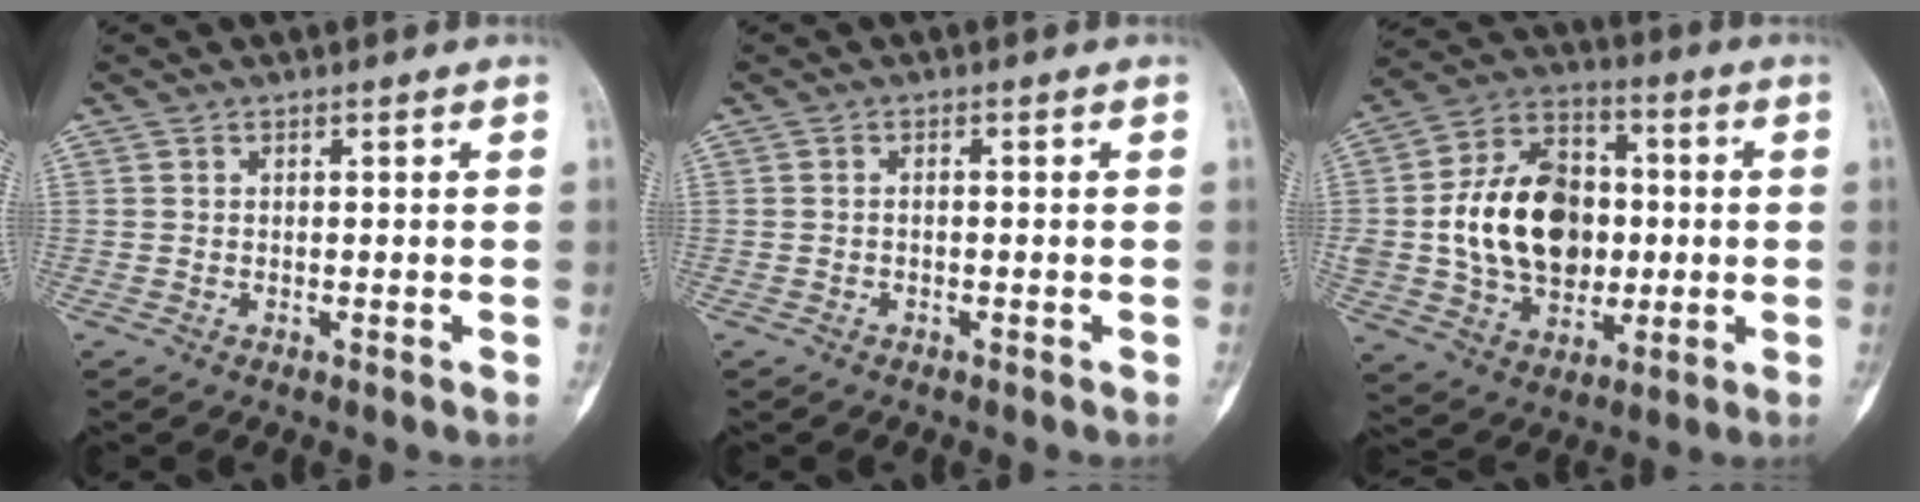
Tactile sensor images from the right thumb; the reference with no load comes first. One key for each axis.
{"total": 0.6, "fx": -0.3, "fy": 0.2, "fz": 0.5, "tx": -0.009, "ty": 0.004, "tz": -0.005}
{"total": 20.2, "fx": 0.2, "fy": 14.7, "fz": 13.9, "tx": -0.210, "ty": 0.020, "tz": 0.014}